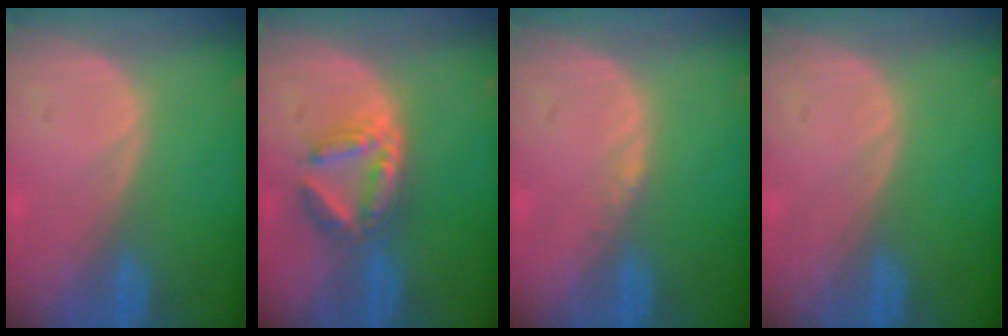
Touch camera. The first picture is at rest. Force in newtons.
{"total": 6.0, "press": 5.7, "slide": 1.8}
{"total": 0.8, "press": 0.6, "slide": 0.4}
{"total": 0.0}